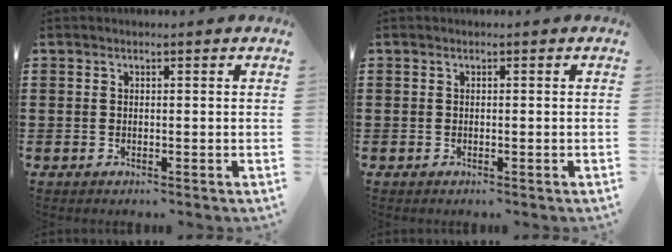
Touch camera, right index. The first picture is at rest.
{"total": 0.0}